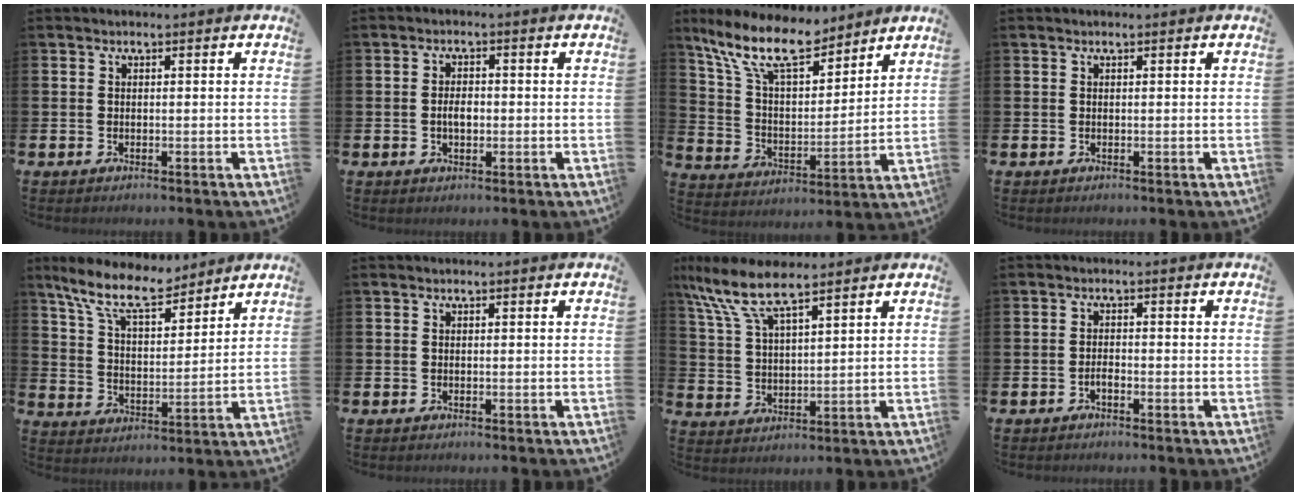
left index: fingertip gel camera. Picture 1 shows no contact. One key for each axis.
{"total": 2.6, "fx": -0.3, "fy": 1.6, "fz": 2.1, "tx": -0.022, "ty": -0.002, "tz": -0.010}
{"total": 12.3, "fx": 10.0, "fy": 4.0, "fz": 6.0, "tx": -0.151, "ty": -0.048, "tz": 0.180}
{"total": 0.0}
{"total": 10.0, "fx": 8.5, "fy": 2.8, "fz": 4.3, "tx": -0.112, "ty": -0.039, "tz": 0.154}
{"total": 0.0}
{"total": 8.9, "fx": 7.0, "fy": 2.5, "fz": 4.9, "tx": -0.125, "ty": -0.019, "tz": 0.127}
{"total": 1.1, "fx": -0.8, "fy": 0.4, "fz": 0.7, "tx": -0.022, "ty": 0.002, "tz": -0.014}